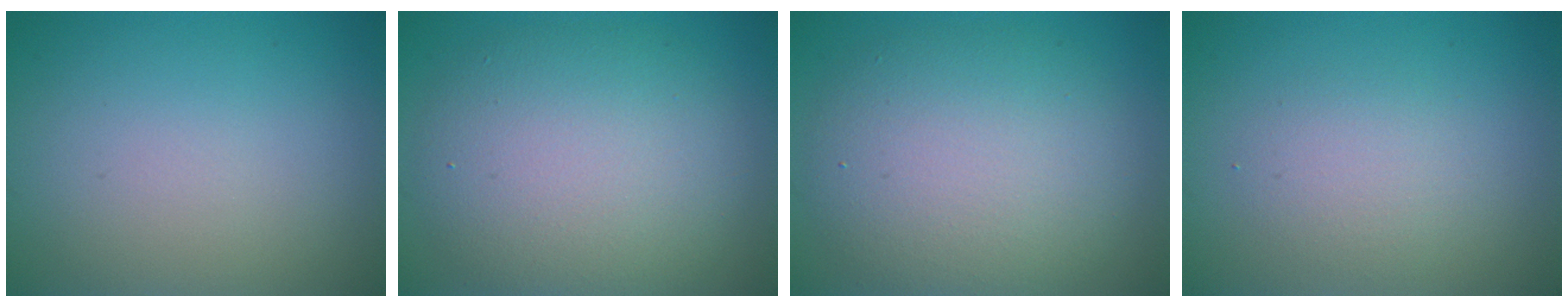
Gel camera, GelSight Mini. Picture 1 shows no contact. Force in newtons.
{"total": 8.1, "press": 8.0, "slide": 0.6}
{"total": 7.5, "press": 7.5, "slide": 0.8}
{"total": 2.2, "press": 2.2, "slide": 0.1}